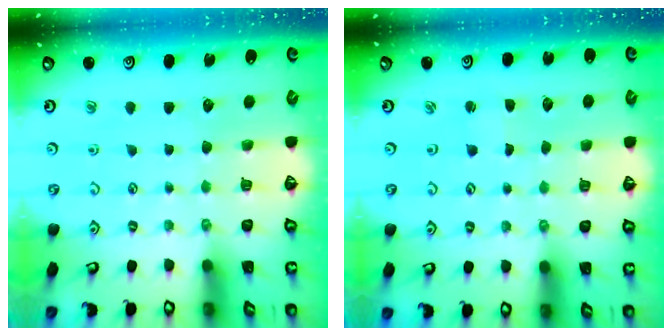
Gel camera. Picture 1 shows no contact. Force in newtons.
{"total": 0.6, "press": 0.6, "slide": 0.0}